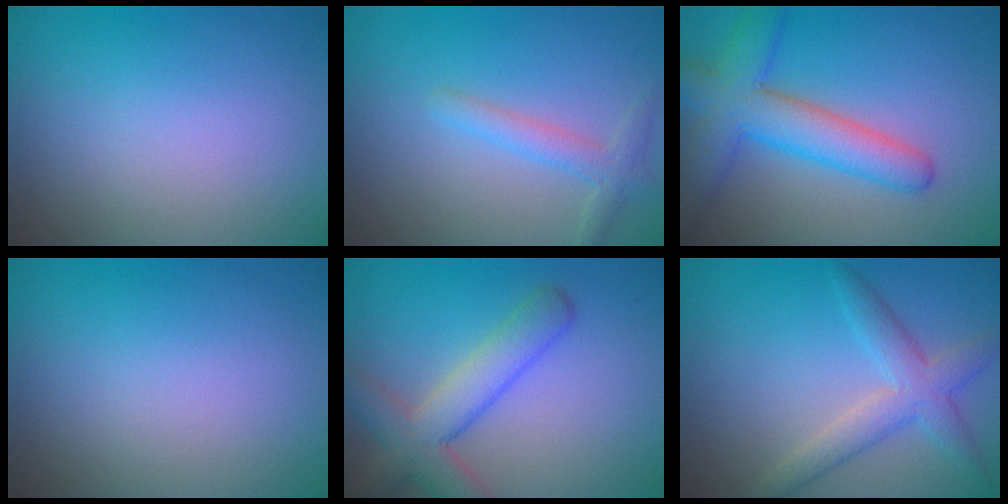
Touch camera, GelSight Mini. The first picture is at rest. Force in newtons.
{"total": 2.2, "press": 2.2, "slide": 0.2}
{"total": 6.8, "press": 6.8, "slide": 0.4}
{"total": 0.0}
{"total": 5.5, "press": 5.4, "slide": 0.3}
{"total": 3.7, "press": 3.7, "slide": 0.1}